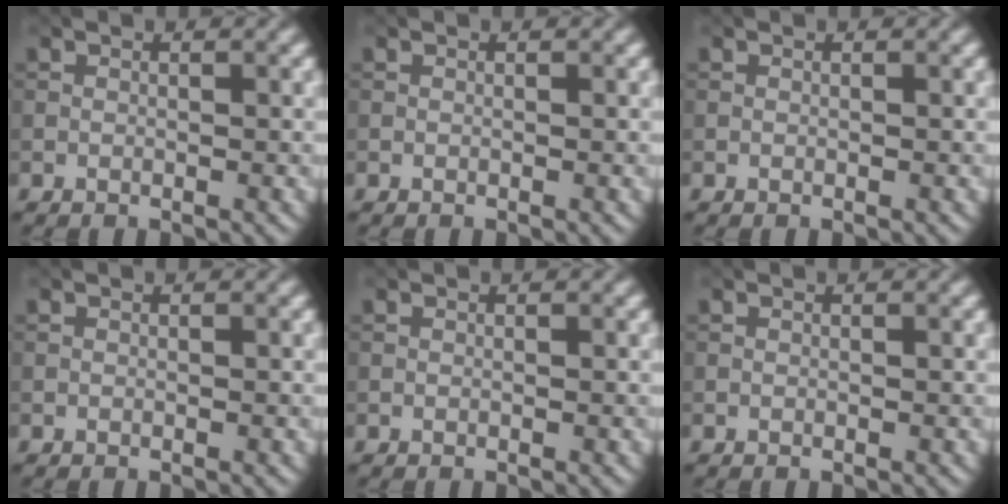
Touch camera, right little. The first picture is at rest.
{"total": 0.0}
{"total": 0.0}
{"total": 0.0}
{"total": 0.0}
{"total": 0.0}